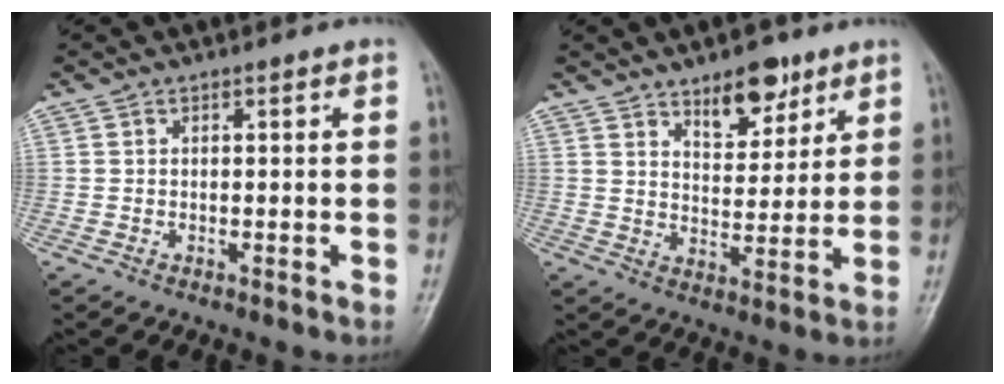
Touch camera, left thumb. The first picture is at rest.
{"total": 8.7, "force": [5.8, 4.1, 5.1], "torque": [-0.049, -0.038, 0.091]}